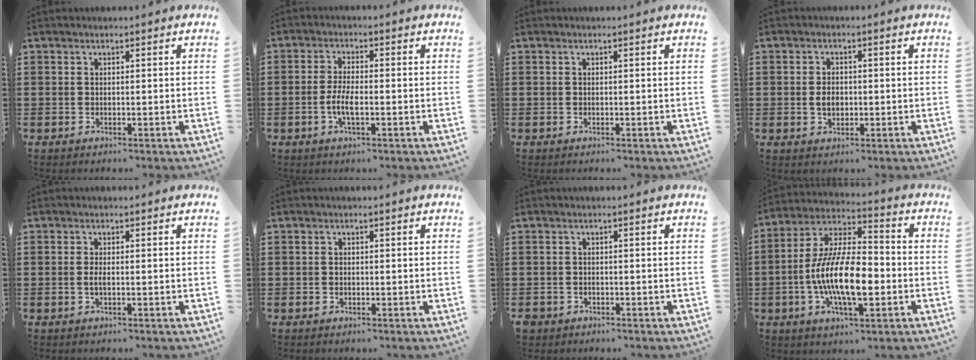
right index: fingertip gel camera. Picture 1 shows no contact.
{"total": 4.0, "force": [-1.2, 1.2, 3.7], "torque": [-0.084, -0.004, -0.027]}
{"total": 0.0}
{"total": 2.6, "force": [-0.3, 1.7, 2.0], "torque": [-0.041, 0.001, -0.005]}
{"total": 1.4, "force": [-0.3, 0.3, 1.4], "torque": [-0.033, -0.002, -0.008]}
{"total": 0.6, "force": [-0.3, 0.5, 0.2], "torque": [-0.004, 0.003, -0.006]}
{"total": 1.4, "force": [-1.0, 0.9, 0.0], "torque": [-0.005, 0.003, -0.025]}
{"total": 13.9, "force": [-3.7, 5.7, 12.1], "torque": [-0.262, -0.005, -0.071]}